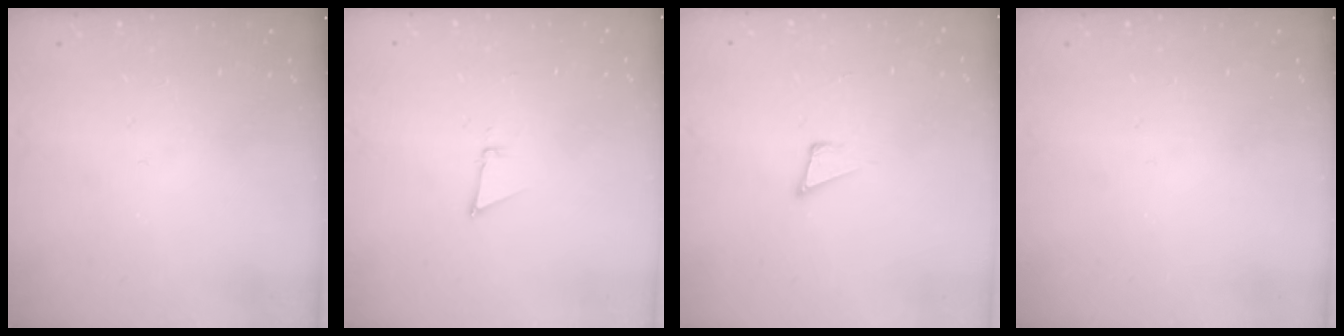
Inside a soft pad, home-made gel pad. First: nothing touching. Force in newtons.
{"total": 3.0, "press": 2.9, "slide": 0.8}
{"total": 3.9, "press": 2.6, "slide": 2.9}
{"total": 0.0}